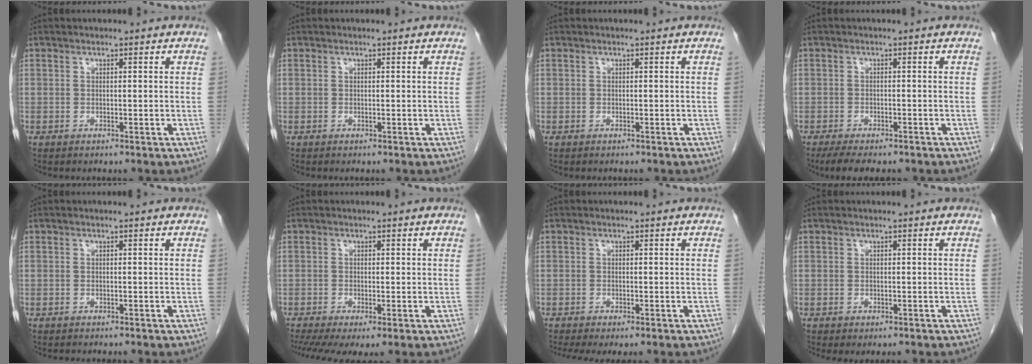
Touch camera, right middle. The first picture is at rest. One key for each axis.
{"total": 0.0}
{"total": 0.0}
{"total": 7.2, "fx": -5.8, "fy": 2.0, "fz": 3.7, "tx": -0.052, "ty": -0.010, "tz": -0.084}
{"total": 1.3, "fx": -1.2, "fy": 0.2, "fz": 0.5, "tx": -0.011, "ty": -0.003, "tz": -0.013}
{"total": 5.7, "fx": -3.4, "fy": 1.4, "fz": 4.4, "tx": -0.073, "ty": -0.014, "tz": -0.061}
{"total": 4.5, "fx": -3.5, "fy": 0.8, "fz": 2.6, "tx": -0.037, "ty": -0.012, "tz": -0.055}
{"total": 1.2, "fx": -0.9, "fy": 0.5, "fz": 0.6, "tx": -0.006, "ty": -0.003, "tz": -0.011}